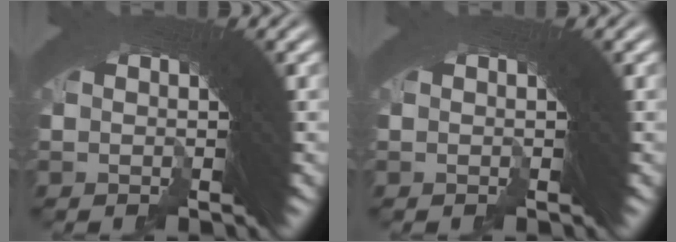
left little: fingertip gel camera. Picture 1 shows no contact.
{"total": 0.0}